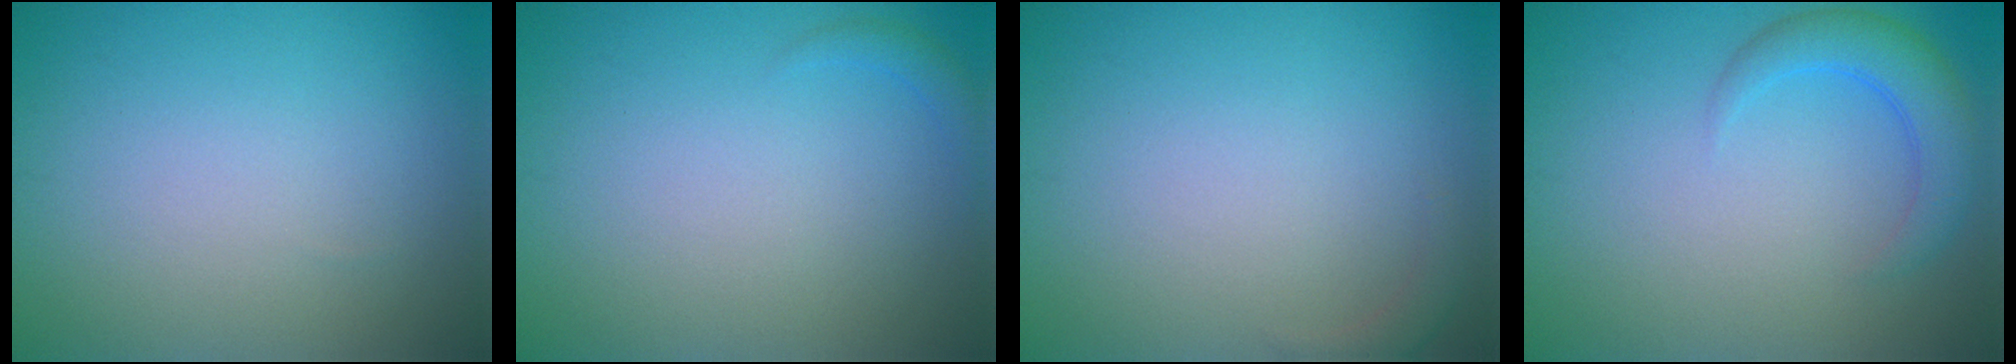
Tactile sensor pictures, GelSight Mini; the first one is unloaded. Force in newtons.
{"total": 0.9, "press": 0.9, "slide": 0.1}
{"total": 1.0, "press": 1.0, "slide": 0.2}
{"total": 3.4, "press": 3.3, "slide": 0.3}